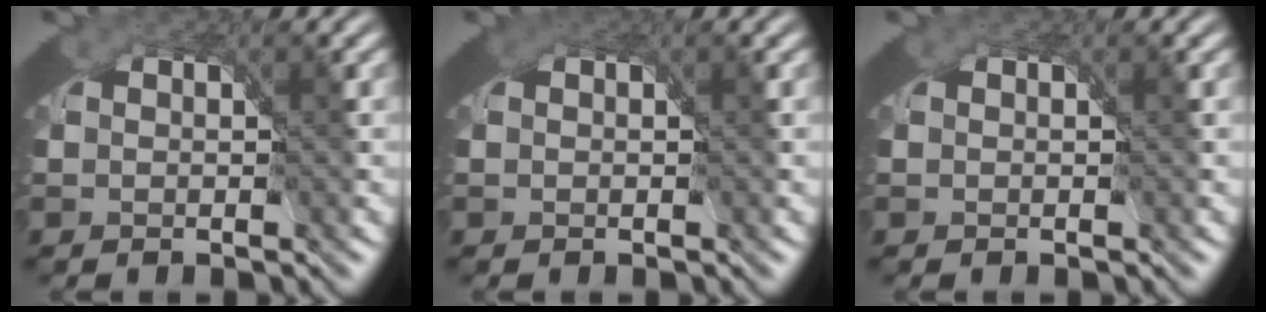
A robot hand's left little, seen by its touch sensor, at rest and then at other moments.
{"total": 1.0, "force": [0.4, 0.8, 0.5], "torque": [-0.002, 0.000, 0.003]}
{"total": 0.0}